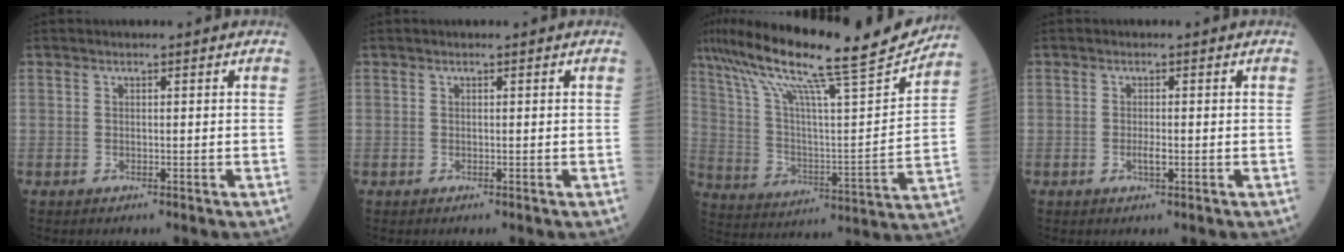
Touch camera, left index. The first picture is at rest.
{"total": 0.0}
{"total": 23.9, "force": [19.7, 0.7, 13.6], "torque": [-0.238, -0.006, 0.310]}
{"total": 1.3, "force": [-0.3, 0.3, 1.2], "torque": [-0.027, -0.002, -0.006]}